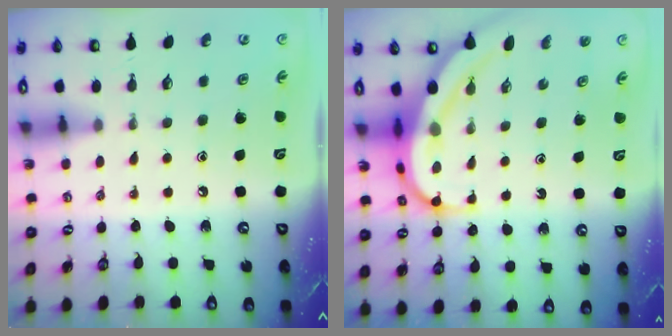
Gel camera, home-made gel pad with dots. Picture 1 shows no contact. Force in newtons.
{"total": 10.3, "press": 10.2, "slide": 1.3}